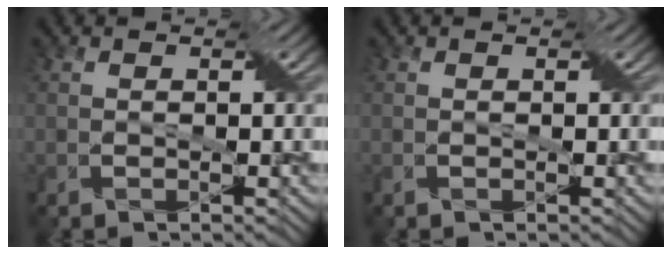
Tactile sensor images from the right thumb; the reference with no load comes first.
{"total": 0.0}